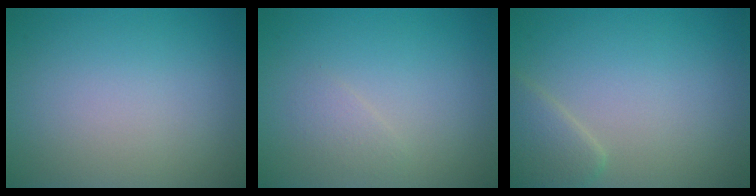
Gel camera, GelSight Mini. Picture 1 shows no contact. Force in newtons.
{"total": 1.0, "press": 1.0, "slide": 0.1}
{"total": 2.4, "press": 2.4, "slide": 0.1}